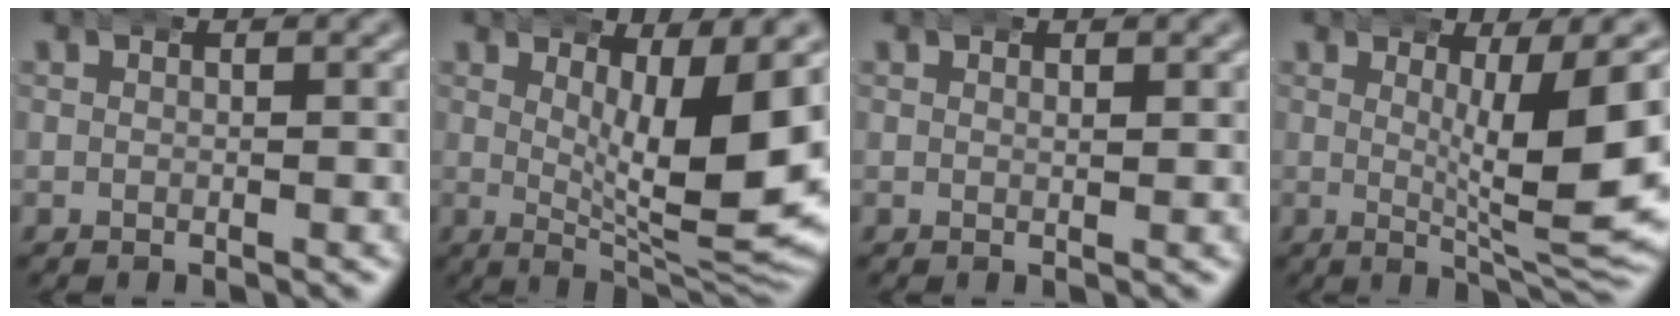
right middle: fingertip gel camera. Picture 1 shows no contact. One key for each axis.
{"total": 11.7, "fx": 1.5, "fy": 3.7, "fz": 11.0, "tx": -0.147, "ty": -0.019, "tz": 0.041}
{"total": 0.5, "fx": 0.4, "fy": 0.1, "fz": 0.3, "tx": -0.002, "ty": -0.003, "tz": 0.006}
{"total": 10.2, "fx": 1.1, "fy": 2.5, "fz": 9.8, "tx": -0.122, "ty": -0.005, "tz": 0.026}